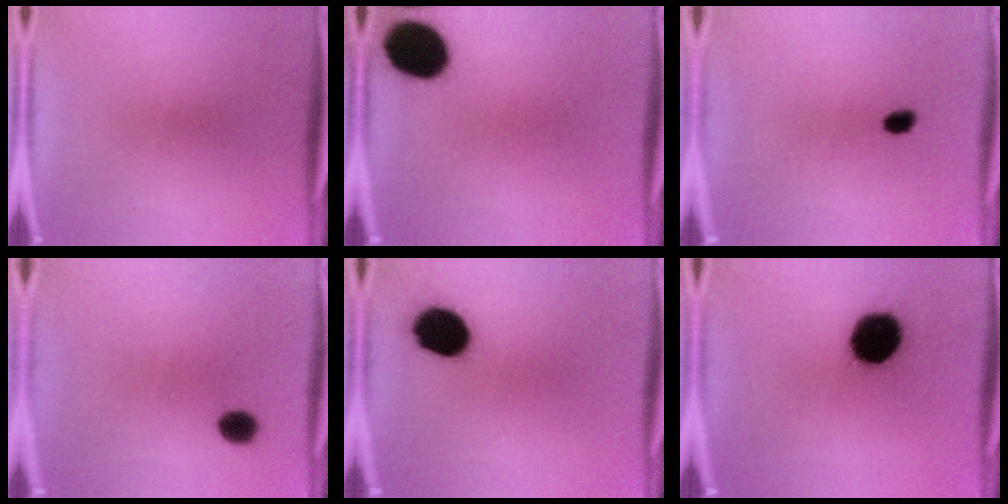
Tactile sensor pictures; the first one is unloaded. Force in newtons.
{"total": 16.8}
{"total": 1.8}
{"total": 4.5}
{"total": 13.2}
{"total": 18.1}